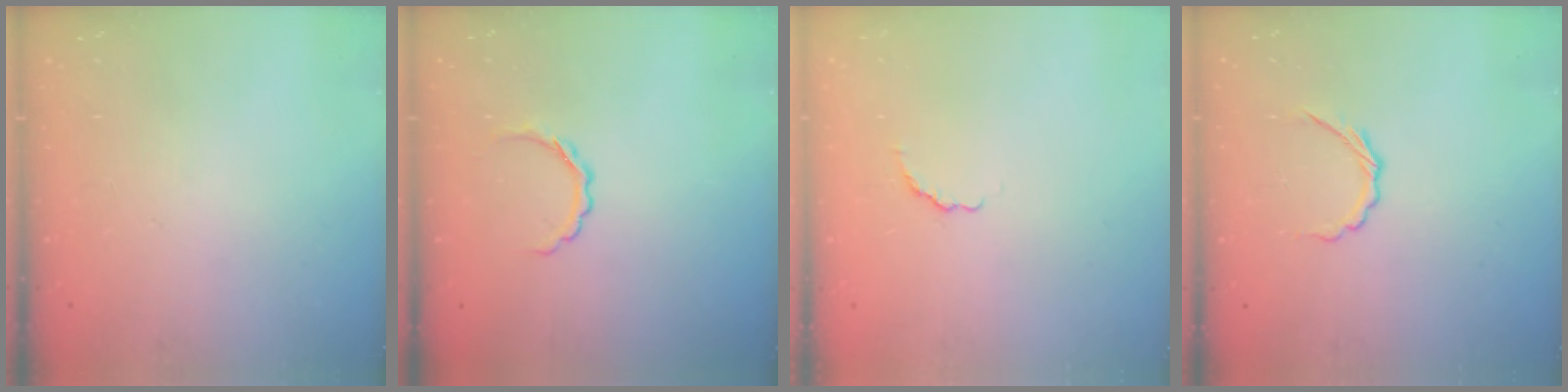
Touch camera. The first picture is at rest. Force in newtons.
{"total": 4.6, "press": 4.4, "slide": 1.2}
{"total": 1.8, "press": 1.6, "slide": 0.8}
{"total": 3.3, "press": 3.0, "slide": 1.2}